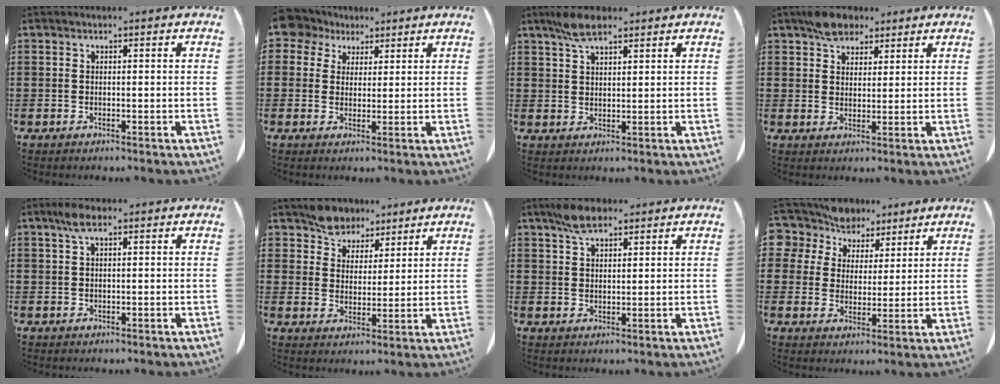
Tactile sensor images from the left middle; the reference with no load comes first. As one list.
[{"total": 5.1, "force": [3.4, 3.6, 1.3], "torque": [-0.042, 0.003, 0.063]}, {"total": 5.2, "force": [3.6, 1.8, 3.3], "torque": [-0.075, 0.005, 0.066]}, {"total": 5.2, "force": [4.0, 2.8, 1.8], "torque": [-0.041, 0.006, 0.076]}, {"total": 3.0, "force": [1.3, 1.1, 2.4], "torque": [-0.054, 0.006, 0.023]}, {"total": 5.7, "force": [4.9, 2.9, 0.4], "torque": [-0.032, -0.006, 0.096]}, {"total": 5.1, "force": [3.6, 2.0, 3.1], "torque": [-0.070, 0.005, 0.067]}, {"total": 7.0, "force": [5.8, 3.8, -0.1], "torque": [-0.041, -0.024, 0.111]}]